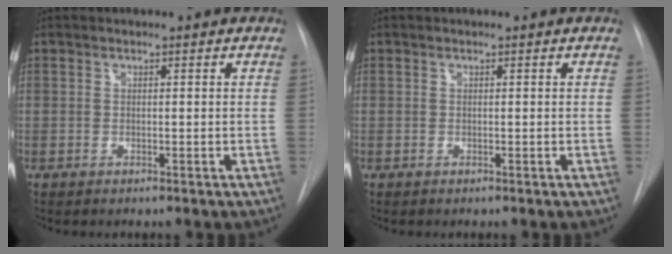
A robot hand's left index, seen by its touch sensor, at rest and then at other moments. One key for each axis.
{"total": 0.0}